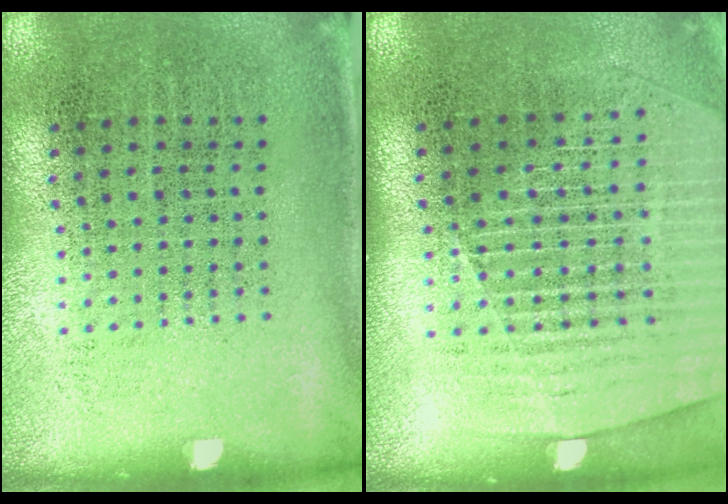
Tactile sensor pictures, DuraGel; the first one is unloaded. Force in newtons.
{"total": 1.5, "press": 1.4, "slide": 0.5}